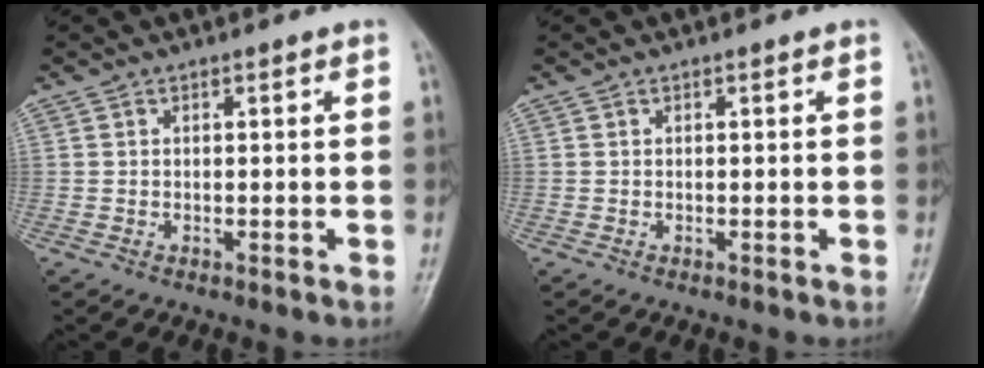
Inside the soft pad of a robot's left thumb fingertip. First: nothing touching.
{"total": 0.0}